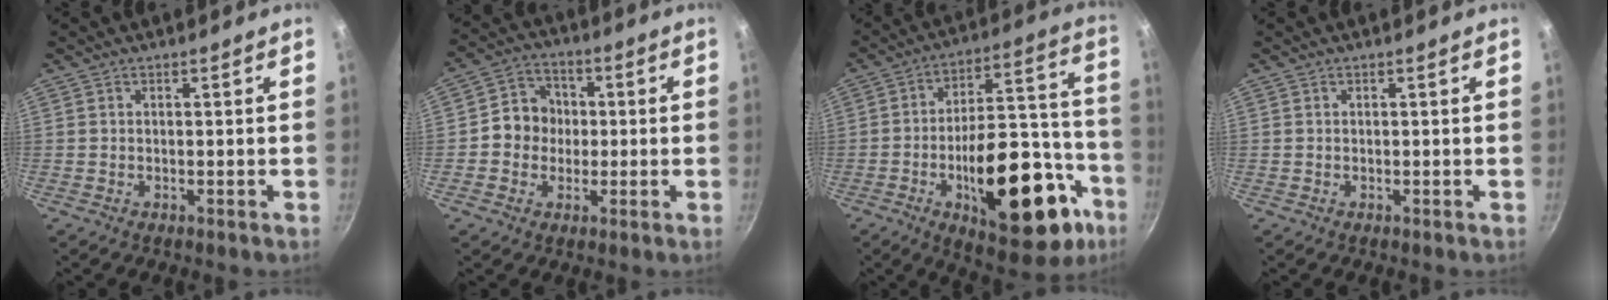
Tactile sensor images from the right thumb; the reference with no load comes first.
{"total": 8.2, "force": [-0.3, 7.5, 3.3], "torque": [-0.015, 0.019, -0.022]}
{"total": 28.2, "force": [-11.0, 13.1, 22.4], "torque": [-0.270, 0.065, -0.146]}
{"total": 0.0}